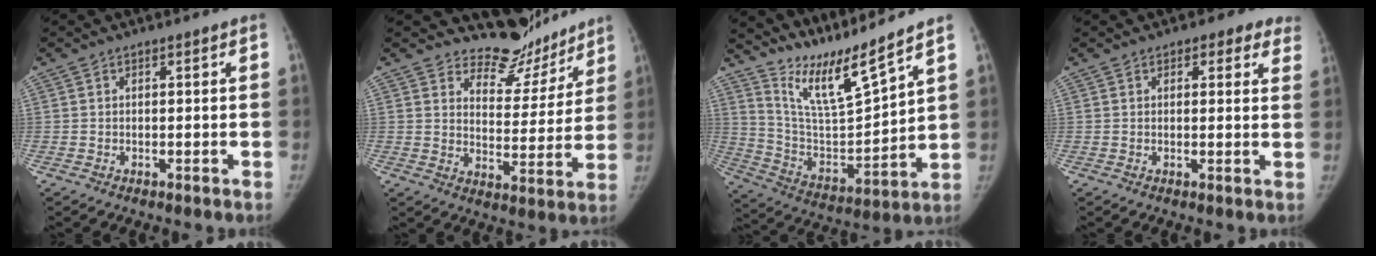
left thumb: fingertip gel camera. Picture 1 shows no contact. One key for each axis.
{"total": 11.2, "fx": 10.2, "fy": 4.5, "fz": 0.8, "tx": 0.034, "ty": -0.093, "tz": 0.145}
{"total": 13.3, "fx": 11.7, "fy": -0.3, "fz": 6.3, "tx": -0.105, "ty": -0.081, "tz": 0.233}
{"total": 7.6, "fx": 5.4, "fy": 3.9, "fz": 3.7, "tx": 0.008, "ty": -0.012, "tz": 0.047}